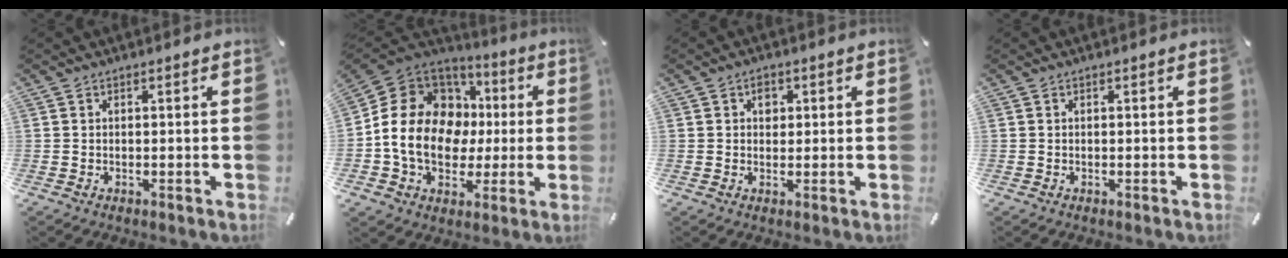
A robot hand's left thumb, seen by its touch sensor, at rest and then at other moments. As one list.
[{"total": 17.5, "force": [-1.1, 14.8, 9.4], "torque": [-0.190, 0.005, -0.013]}, {"total": 2.5, "force": [0.6, 2.0, 1.3], "torque": [-0.005, -0.002, 0.003]}, {"total": 0.0}]